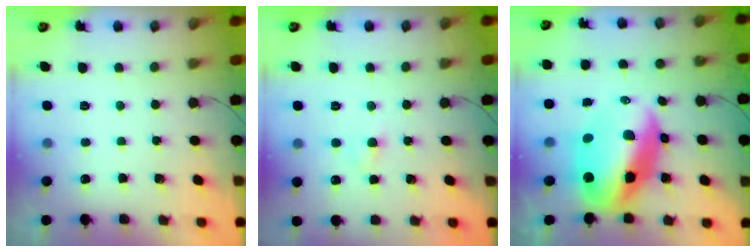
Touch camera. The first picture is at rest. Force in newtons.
{"total": 2.9, "press": 2.7, "slide": 1.2}
{"total": 17.2, "press": 16.6, "slide": 4.4}